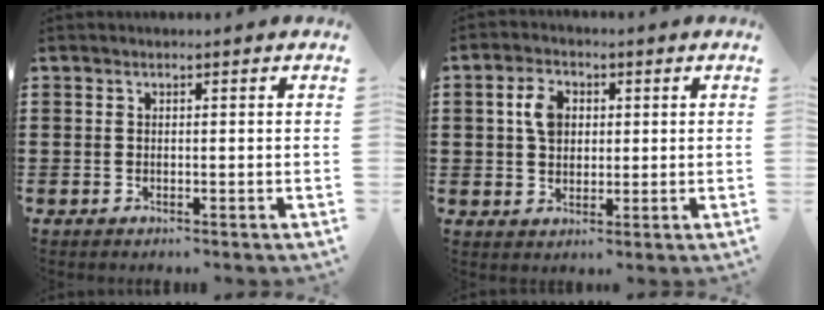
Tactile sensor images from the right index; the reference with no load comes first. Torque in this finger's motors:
{"motor_torque": [0.24, -0.03, 0.19, 0.05]}